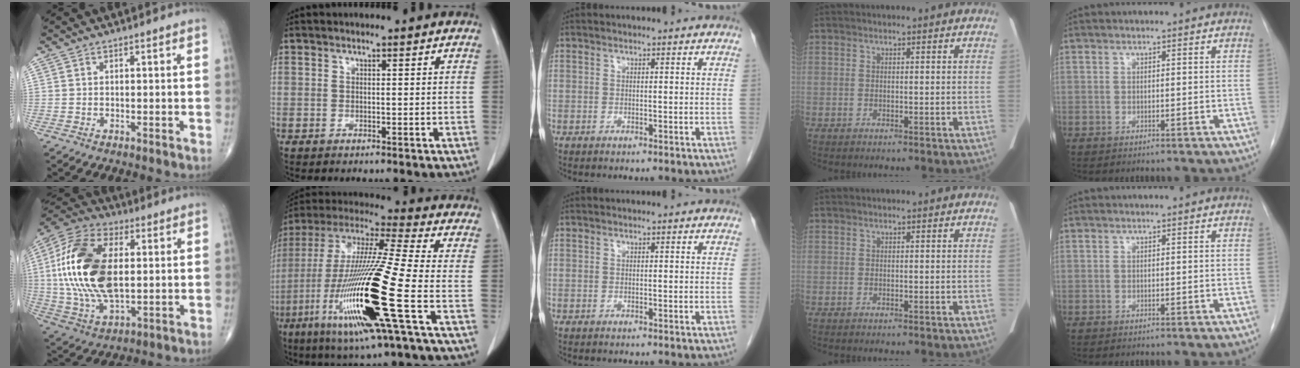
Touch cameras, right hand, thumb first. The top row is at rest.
{"thumb": {"total": 22.2, "force": [2.3, 11.9, 18.6], "torque": [-0.384, -0.001, 0.039]}, "index": {"total": 22.4, "force": [-7.0, 0.2, 21.2], "torque": [-0.442, -0.036, -0.140]}}